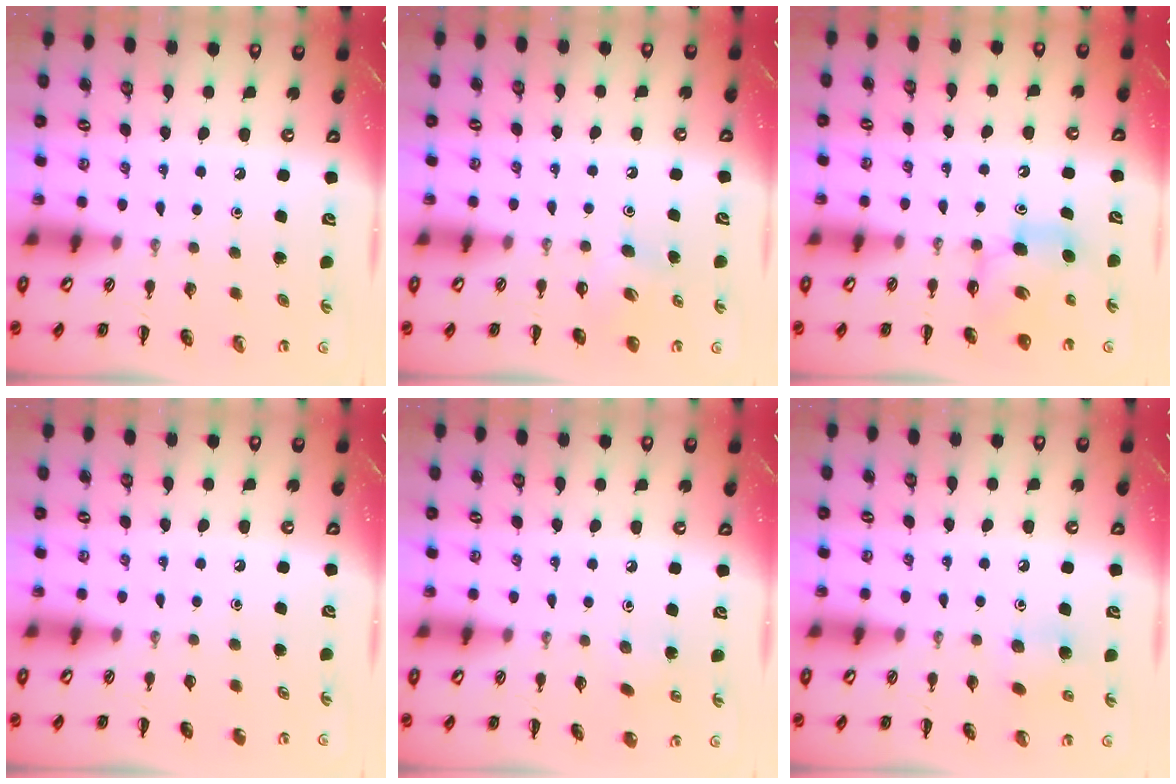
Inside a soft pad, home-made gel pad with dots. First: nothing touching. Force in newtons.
{"total": 4.0, "press": 3.8, "slide": 1.4}
{"total": 8.1, "press": 8.0, "slide": 1.1}
{"total": 0.0}
{"total": 5.8, "press": 5.6, "slide": 1.6}
{"total": 5.4, "press": 5.2, "slide": 1.4}